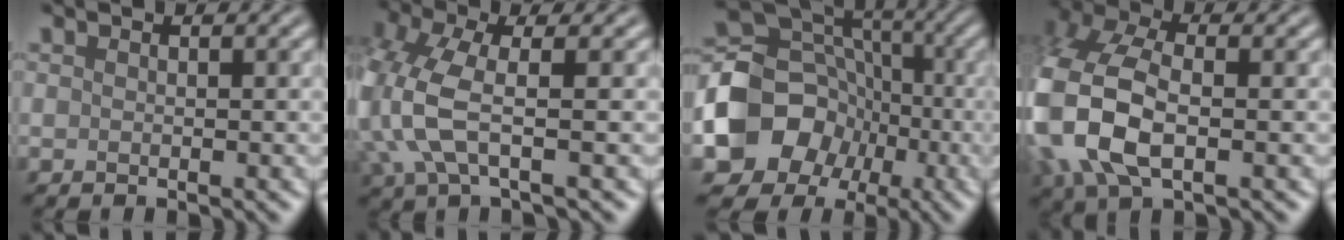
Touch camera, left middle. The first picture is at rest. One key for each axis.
{"total": 6.0, "fx": -0.6, "fy": 2.7, "fz": 5.3, "tx": -0.148, "ty": -0.001, "tz": -0.014}
{"total": 10.2, "fx": -3.0, "fy": 8.6, "fz": 4.7, "tx": -0.092, "ty": 0.005, "tz": -0.068}
{"total": 11.6, "fx": -2.3, "fy": 6.9, "fz": 9.0, "tx": -0.245, "ty": -0.012, "tz": -0.046}